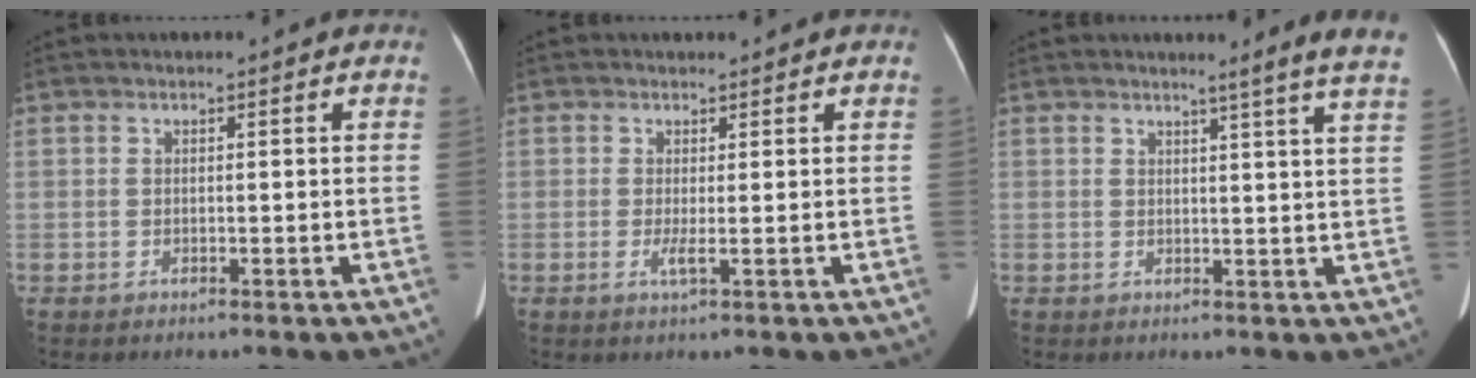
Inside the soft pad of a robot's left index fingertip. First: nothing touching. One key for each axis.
{"total": 1.7, "fx": 0.3, "fy": 0.1, "fz": 1.7, "tx": -0.038, "ty": 0.002, "tz": 0.007}
{"total": 6.1, "fx": 5.0, "fy": -1.4, "fz": 3.2, "tx": -0.040, "ty": -0.019, "tz": 0.043}